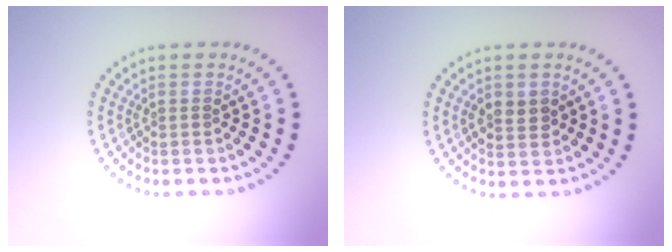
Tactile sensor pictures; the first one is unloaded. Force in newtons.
{"total": 2.0, "press": 2.0, "slide": 0.2}